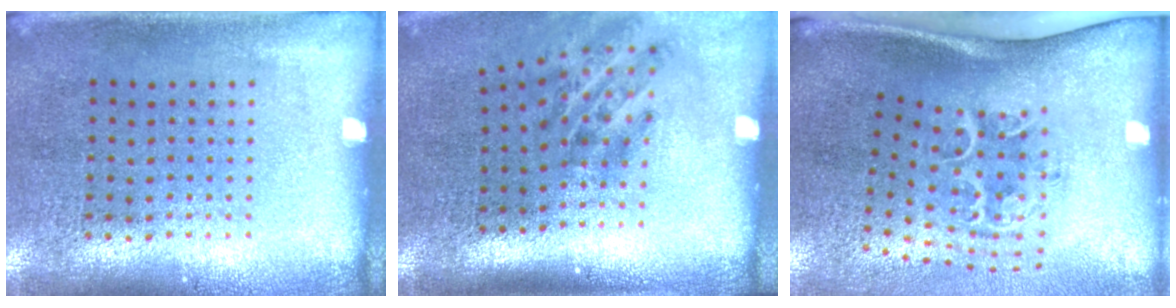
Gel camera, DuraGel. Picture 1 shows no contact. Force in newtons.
{"total": 1.9, "press": 1.2, "slide": 1.5}
{"total": 2.2, "press": 1.3, "slide": 1.7}